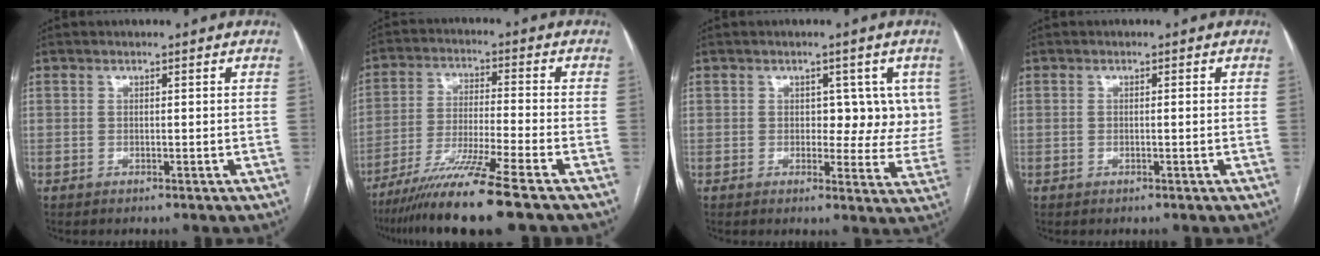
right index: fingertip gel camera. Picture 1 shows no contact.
{"total": 12.3, "force": [-9.2, -1.9, 7.8], "torque": [-0.138, -0.039, -0.159]}
{"total": 6.3, "force": [1.8, 4.1, 4.4], "torque": [-0.026, 0.008, 0.020]}
{"total": 0.7, "force": [0.0, 0.2, 0.7], "torque": [-0.016, 0.000, 0.002]}